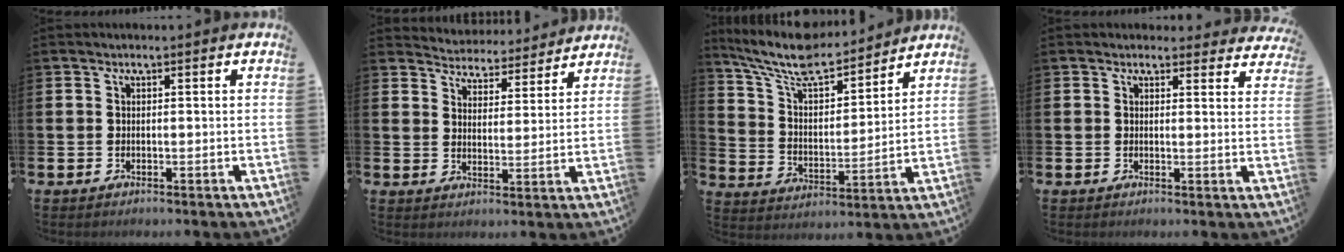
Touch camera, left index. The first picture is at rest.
{"total": 4.8, "force": [4.6, 1.0, -0.5], "torque": [-0.009, -0.040, 0.079]}
{"total": 10.2, "force": [9.3, 2.4, 3.4], "torque": [-0.104, -0.060, 0.162]}
{"total": 2.4, "force": [2.2, 0.9, 0.0], "torque": [0.006, -0.009, 0.037]}